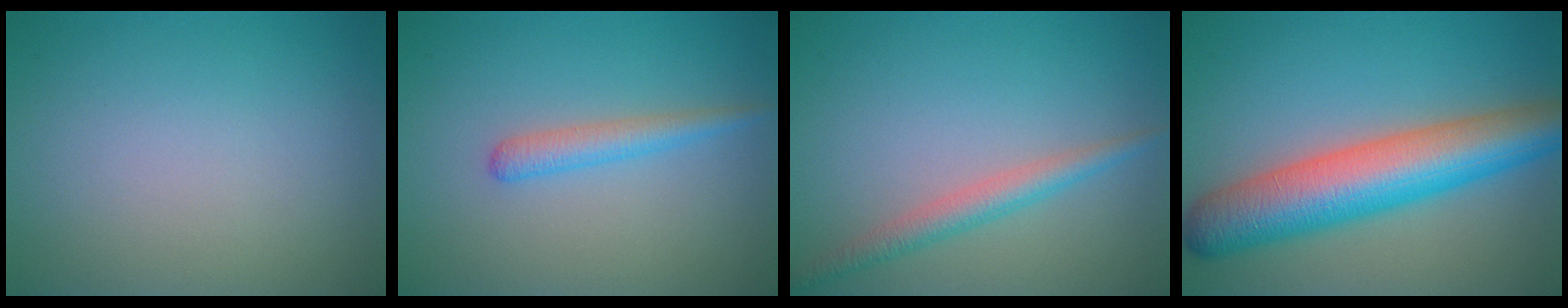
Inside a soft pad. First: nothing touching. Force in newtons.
{"total": 2.0, "press": 1.9, "slide": 0.1}
{"total": 2.5, "press": 2.5, "slide": 0.0}
{"total": 9.6, "press": 9.6, "slide": 0.3}